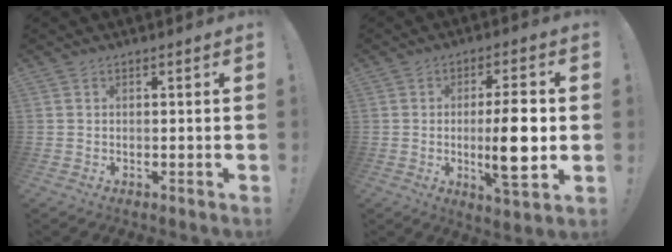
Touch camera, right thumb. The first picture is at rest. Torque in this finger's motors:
{"motor_torque": [1.86, 3.14, 0.23, 0.21, 0.23]}